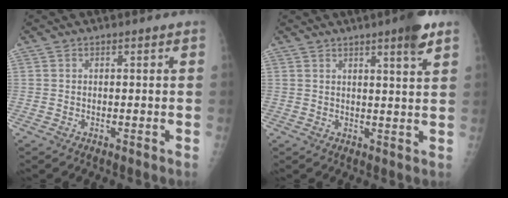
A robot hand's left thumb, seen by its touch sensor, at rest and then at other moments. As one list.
[{"total": 5.8, "force": [3.6, 0.4, 4.5], "torque": [-0.058, -0.019, 0.048]}]